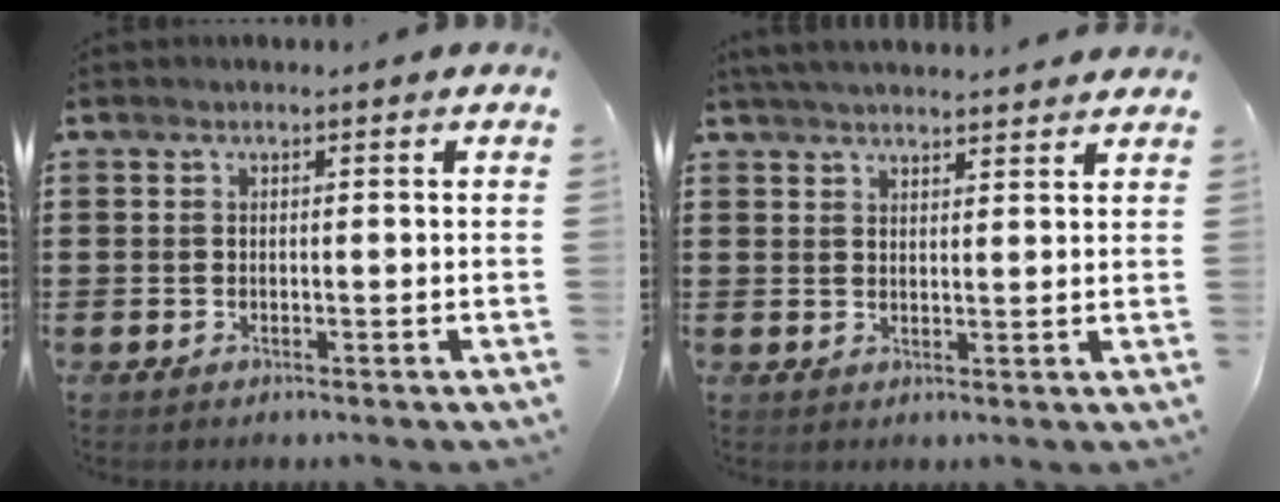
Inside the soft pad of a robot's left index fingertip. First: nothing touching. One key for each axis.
{"total": 3.7, "fx": 3.6, "fy": 0.2, "fz": 0.6, "tx": -0.022, "ty": -0.008, "tz": 0.070}